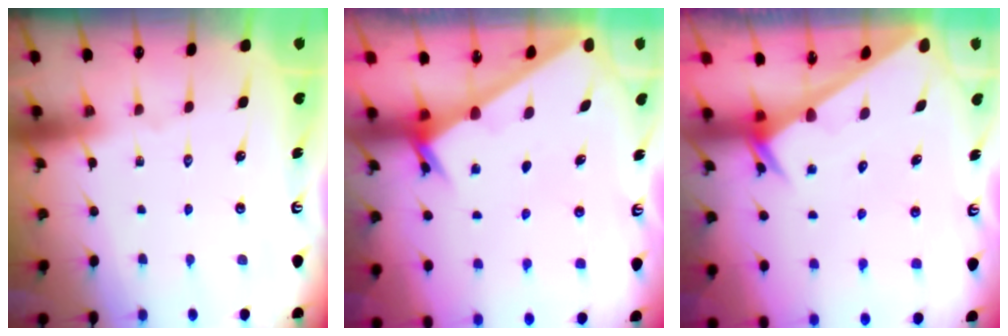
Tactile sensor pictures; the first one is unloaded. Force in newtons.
{"total": 2.1, "press": 2.1, "slide": 0.3}
{"total": 2.5, "press": 2.5, "slide": 0.1}